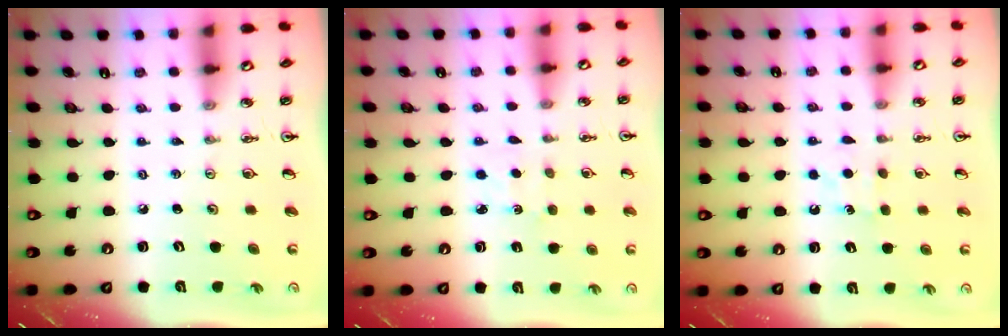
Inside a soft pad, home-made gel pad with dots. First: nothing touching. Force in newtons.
{"total": 1.6, "press": 1.6, "slide": 0.3}
{"total": 5.7, "press": 5.6, "slide": 0.7}